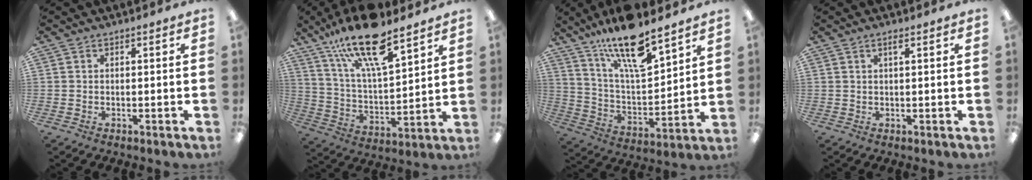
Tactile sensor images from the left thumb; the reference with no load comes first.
{"total": 19.7, "force": [13.8, 6.1, 12.6], "torque": [-0.227, -0.076, 0.237]}
{"total": 18.4, "force": [13.7, 5.3, 11.0], "torque": [-0.195, -0.079, 0.233]}
{"total": 1.4, "force": [0.8, 0.2, 1.1], "torque": [-0.025, 0.002, 0.012]}